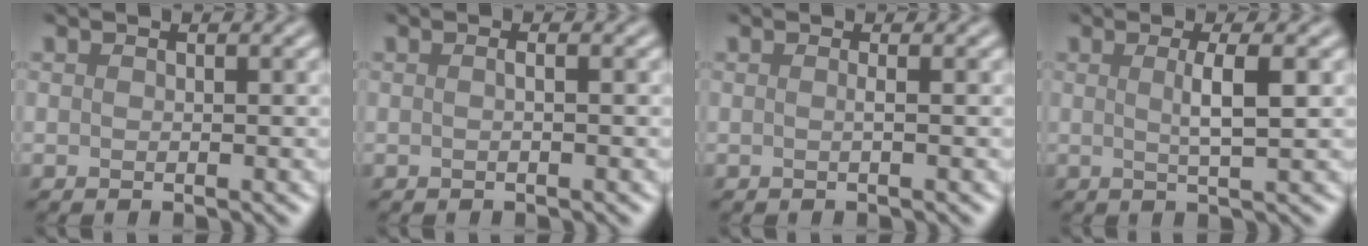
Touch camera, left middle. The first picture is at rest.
{"total": 0.9, "force": [0.1, 0.3, 0.9], "torque": [-0.011, -0.001, -0.006]}
{"total": 0.9, "force": [0.0, 0.3, 0.9], "torque": [-0.010, -0.001, -0.006]}
{"total": 3.1, "force": [0.4, 0.6, 3.1], "torque": [-0.048, 0.002, 0.004]}